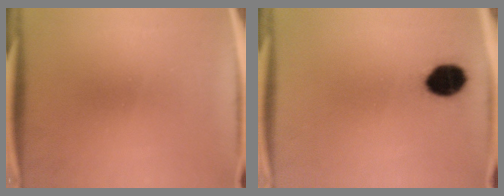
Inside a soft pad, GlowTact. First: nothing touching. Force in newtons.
{"total": 8.8}